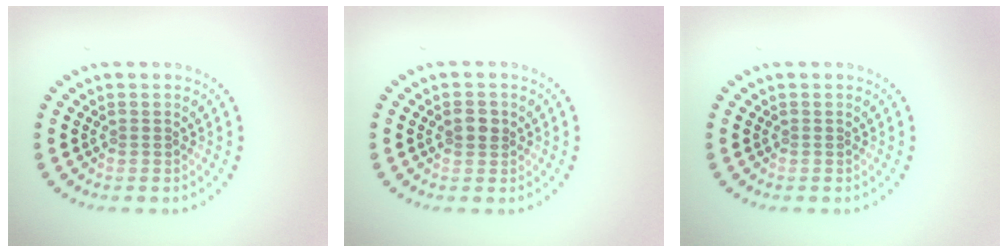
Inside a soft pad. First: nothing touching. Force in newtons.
{"total": 1.5, "press": 1.5, "slide": 0.3}
{"total": 0.0}